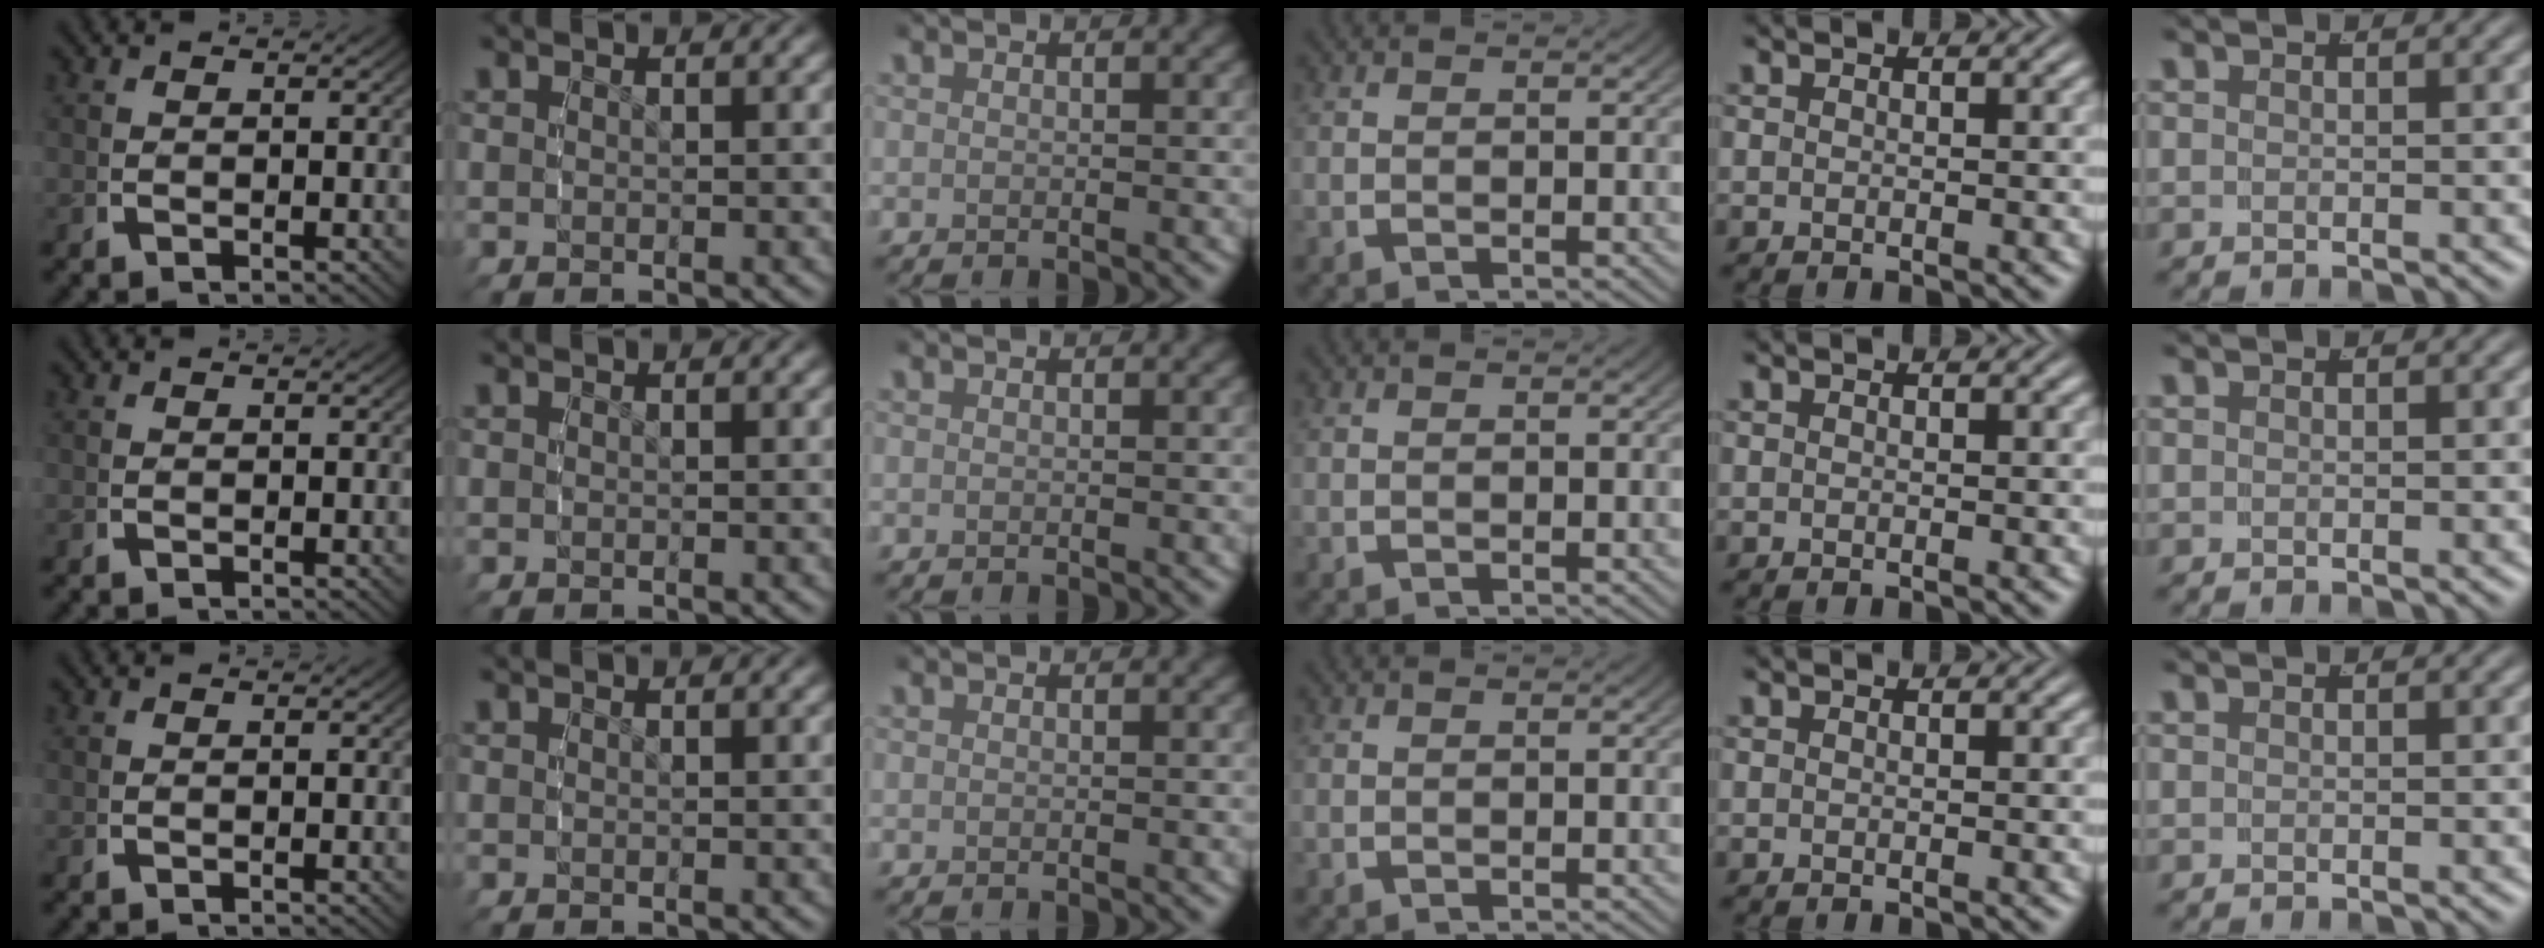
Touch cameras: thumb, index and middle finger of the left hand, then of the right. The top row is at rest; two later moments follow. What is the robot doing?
{"motion": "reach", "object": "paper plate"}